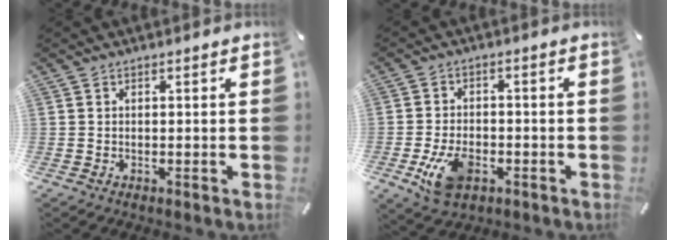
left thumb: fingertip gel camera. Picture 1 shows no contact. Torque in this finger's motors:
{"motor_torque": [0.00, 1.98, 0.38, -0.19, 0.05]}